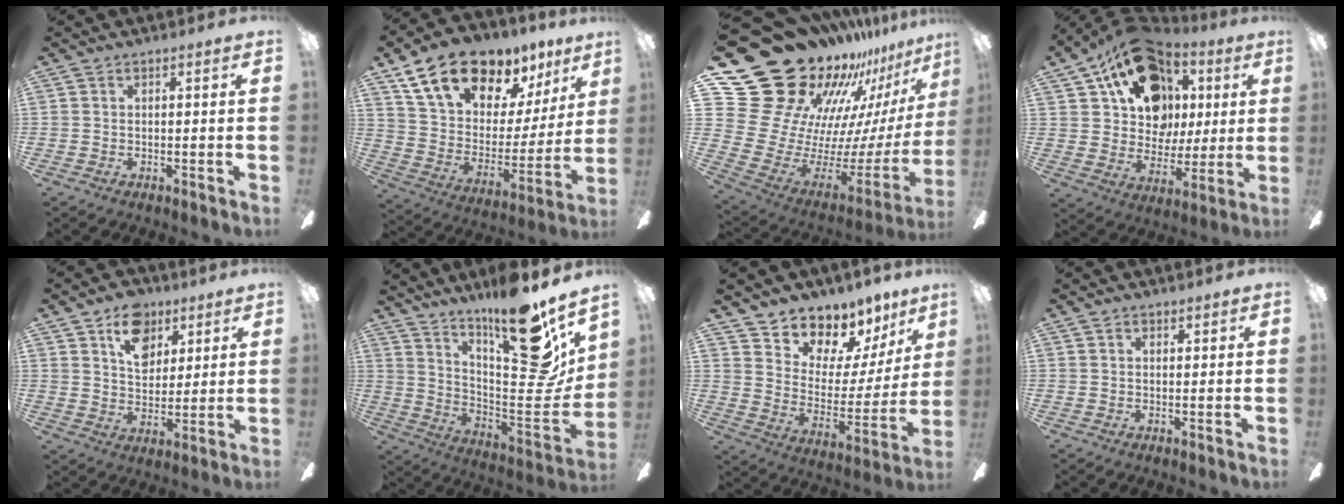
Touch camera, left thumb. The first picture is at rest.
{"total": 18.8, "force": [13.9, 9.4, 8.5], "torque": [-0.154, -0.091, 0.253]}
{"total": 30.5, "force": [22.3, 15.7, 13.6], "torque": [-0.205, -0.219, 0.464]}
{"total": 20.2, "force": [10.2, 14.5, 9.7], "torque": [-0.159, -0.044, 0.196]}
{"total": 11.3, "force": [6.2, 7.9, 5.3], "torque": [-0.061, -0.019, 0.111]}
{"total": 22.7, "force": [16.0, 6.0, 14.9], "torque": [-0.185, -0.129, 0.258]}
{"total": 10.6, "force": [9.3, 5.0, 1.0], "torque": [-0.018, -0.101, 0.167]}
{"total": 0.8, "force": [0.7, 0.4, 0.1], "torque": [-0.003, 0.001, 0.014]}